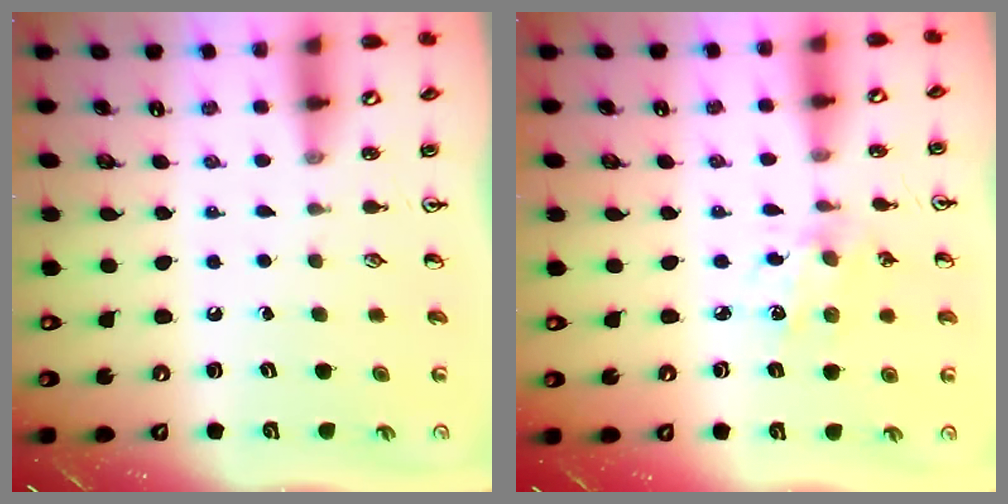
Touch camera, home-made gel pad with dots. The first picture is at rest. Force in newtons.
{"total": 2.8, "press": 2.7, "slide": 0.7}